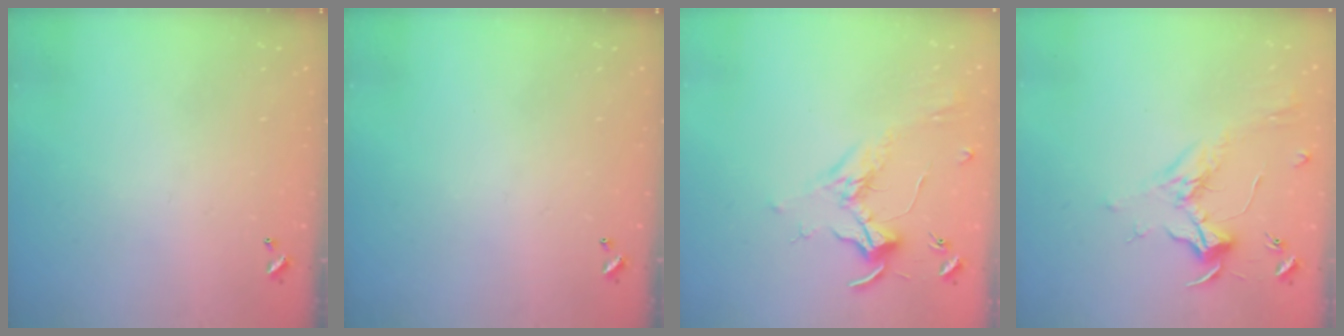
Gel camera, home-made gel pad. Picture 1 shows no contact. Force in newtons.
{"total": 0.0}
{"total": 1.7, "press": 1.6, "slide": 0.7}
{"total": 1.8, "press": 1.7, "slide": 0.7}